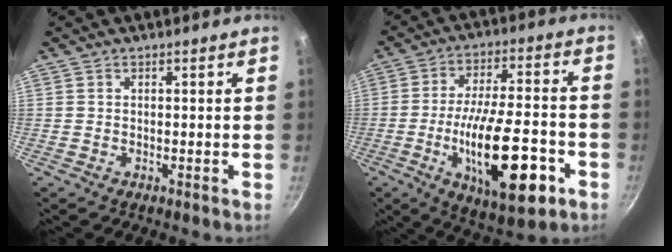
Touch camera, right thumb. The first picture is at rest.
{"total": 20.8, "force": [-6.8, 7.2, 18.3], "torque": [-0.301, 0.020, -0.106]}